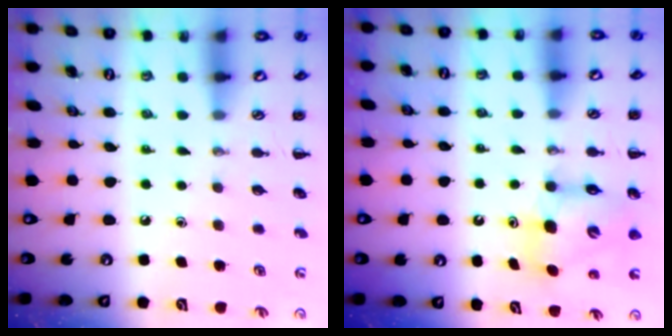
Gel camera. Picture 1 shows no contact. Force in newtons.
{"total": 7.0, "press": 7.0, "slide": 0.8}